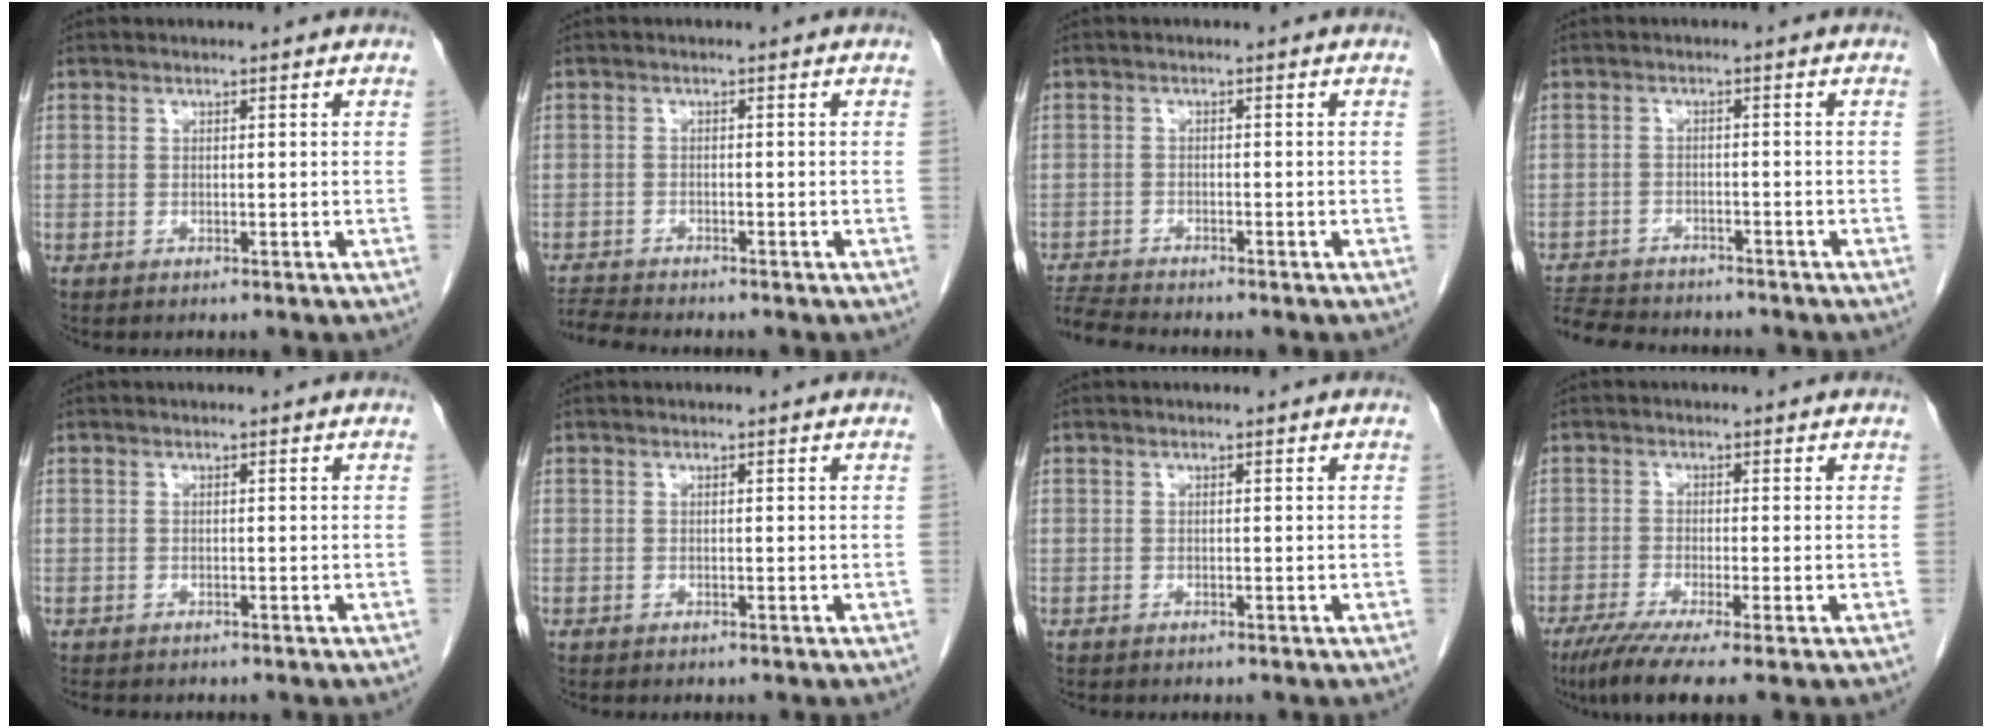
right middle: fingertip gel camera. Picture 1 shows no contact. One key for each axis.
{"total": 3.3, "fx": -3.2, "fy": -0.6, "fz": 0.3, "tx": -0.010, "ty": -0.017, "tz": -0.058}
{"total": 4.5, "fx": -4.4, "fy": -0.6, "fz": 0.6, "tx": -0.015, "ty": -0.019, "tz": -0.080}
{"total": 9.7, "fx": -8.9, "fy": 2.5, "fz": 2.9, "tx": -0.060, "ty": -0.001, "tz": -0.135}
{"total": 2.2, "fx": -1.9, "fy": 1.0, "fz": 0.8, "tx": -0.015, "ty": -0.005, "tz": -0.023}
{"total": 0.0}
{"total": 0.0}
{"total": 7.7, "fx": -5.2, "fy": 0.1, "fz": 5.7, "tx": -0.091, "ty": -0.021, "tz": -0.086}